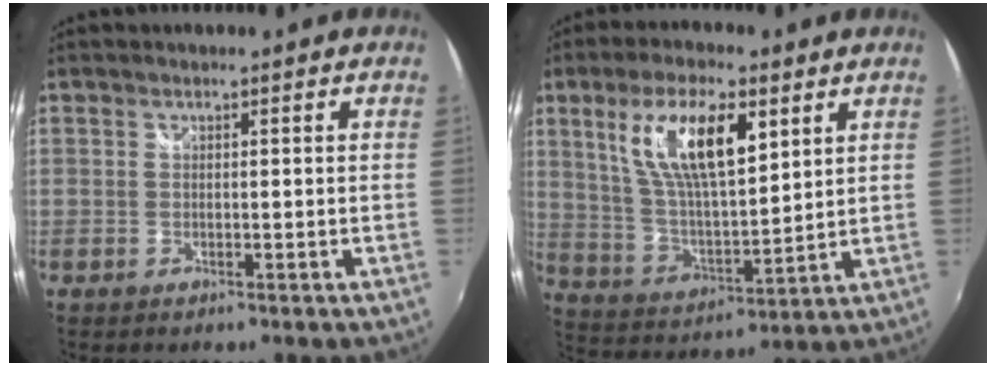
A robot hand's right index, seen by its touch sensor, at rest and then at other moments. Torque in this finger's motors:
{"motor_torque": [0.58, 0.43, 0.33, 0.17]}